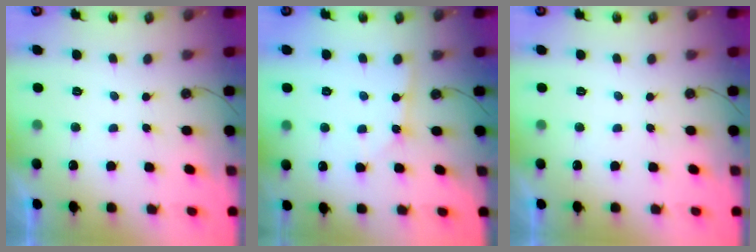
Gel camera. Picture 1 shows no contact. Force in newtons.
{"total": 2.5, "press": 2.5, "slide": 0.2}
{"total": 0.0}